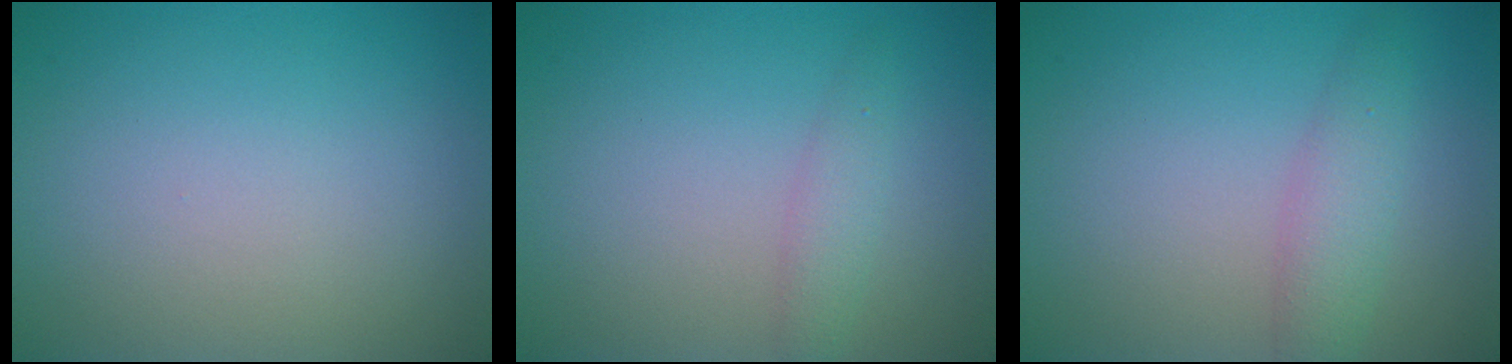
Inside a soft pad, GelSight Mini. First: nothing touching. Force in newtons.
{"total": 1.6, "press": 1.6, "slide": 0.1}
{"total": 2.7, "press": 2.7, "slide": 0.0}